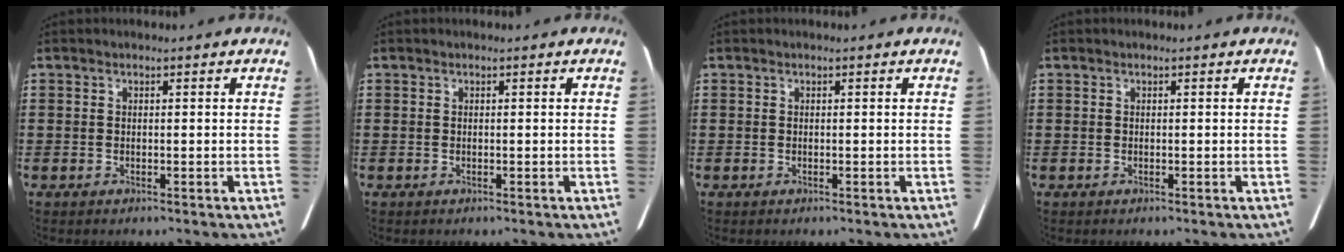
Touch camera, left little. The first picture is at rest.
{"total": 0.0}
{"total": 0.0}
{"total": 0.0}